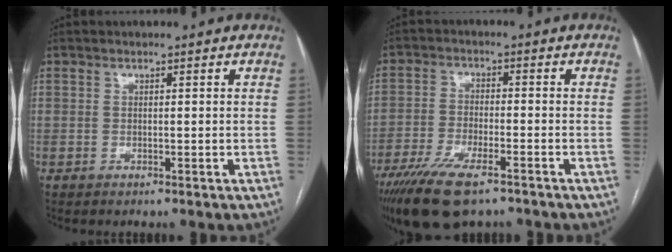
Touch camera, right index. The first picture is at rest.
{"total": 12.1, "force": [-8.6, 3.2, 7.9], "torque": [-0.143, -0.026, -0.148]}